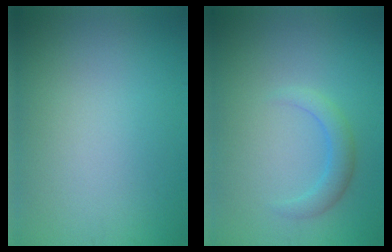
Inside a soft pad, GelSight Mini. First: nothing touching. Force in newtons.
{"total": 2.0, "press": 2.0, "slide": 0.1}